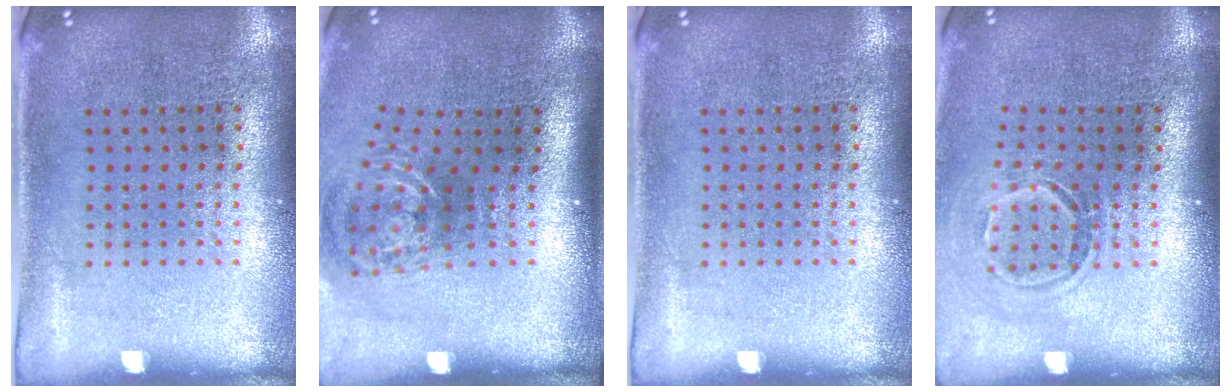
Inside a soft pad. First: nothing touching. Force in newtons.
{"total": 1.9, "press": 1.2, "slide": 1.5}
{"total": 0.0}
{"total": 1.6, "press": 1.1, "slide": 1.2}